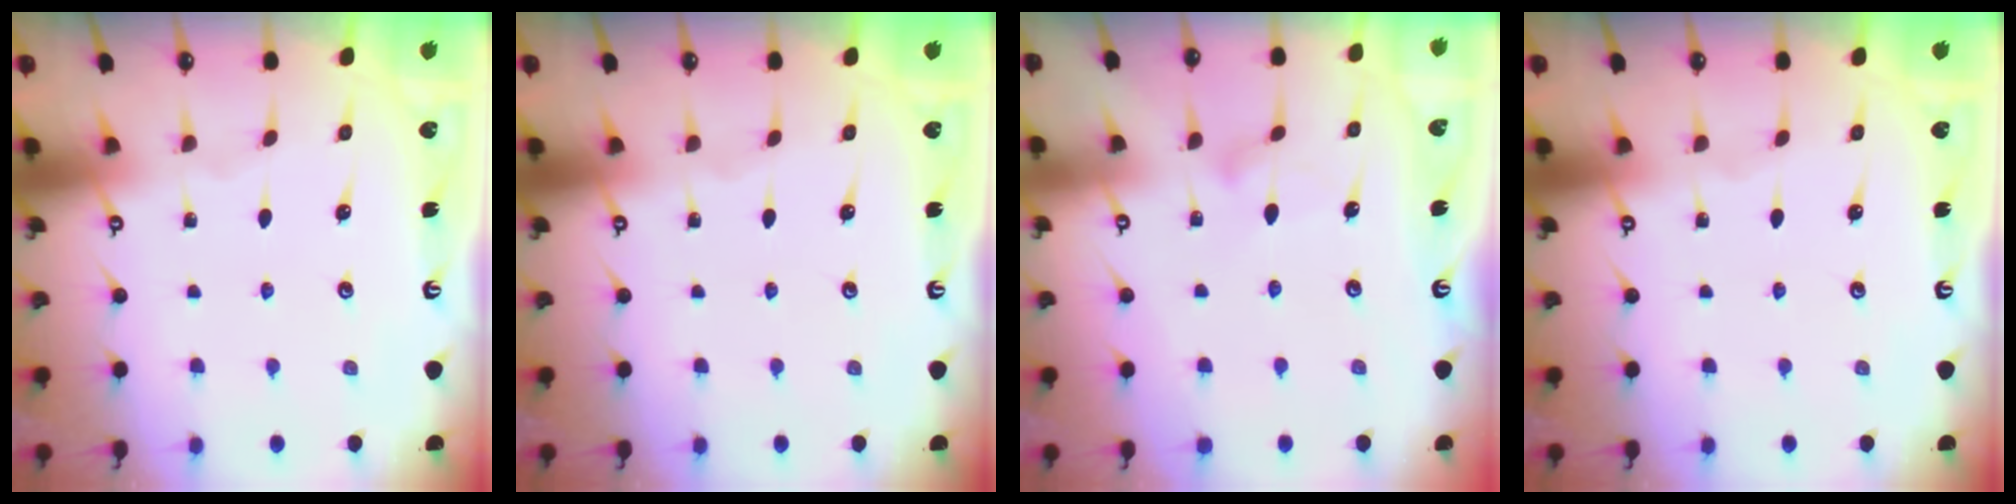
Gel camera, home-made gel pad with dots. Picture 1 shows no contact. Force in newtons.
{"total": 0.0}
{"total": 9.3, "press": 9.3, "slide": 0.4}
{"total": 0.0}